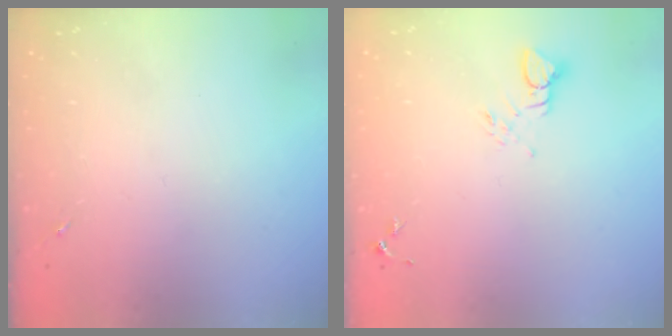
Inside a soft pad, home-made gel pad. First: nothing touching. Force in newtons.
{"total": 3.8, "press": 3.8, "slide": 0.5}